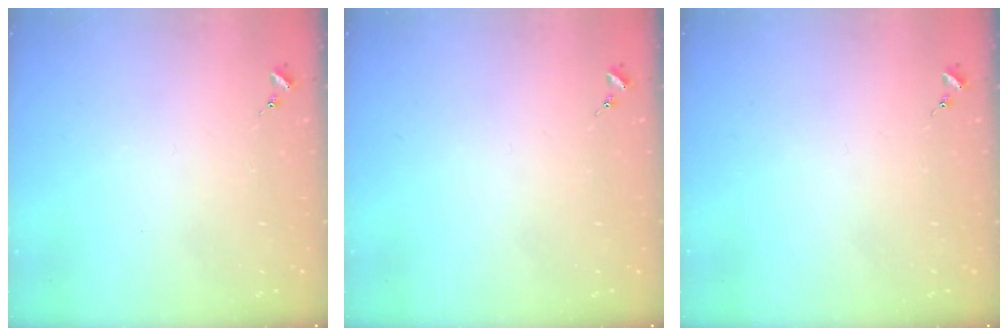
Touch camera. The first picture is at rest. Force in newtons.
{"total": 0.0}
{"total": 0.0}